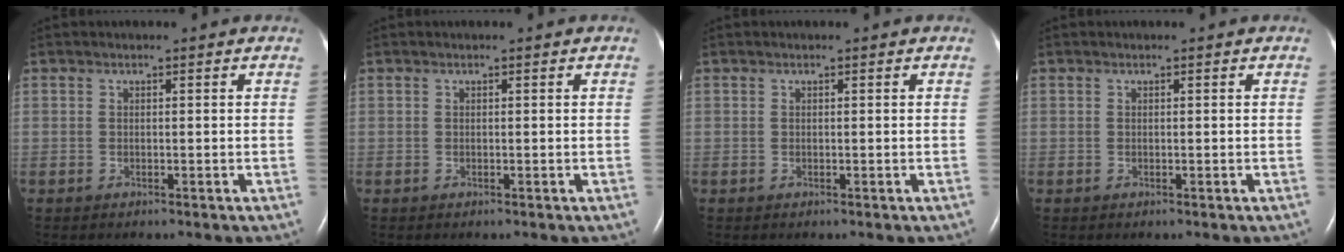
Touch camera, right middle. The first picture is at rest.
{"total": 0.0}
{"total": 0.0}
{"total": 0.0}